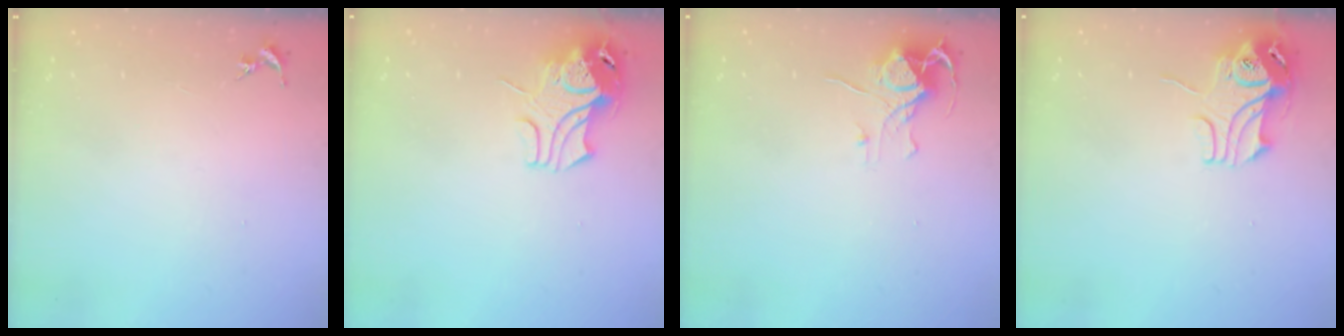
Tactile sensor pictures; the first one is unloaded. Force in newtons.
{"total": 9.7, "press": 9.6, "slide": 1.4}
{"total": 8.0, "press": 8.0, "slide": 0.6}
{"total": 10.9, "press": 10.9, "slide": 1.1}